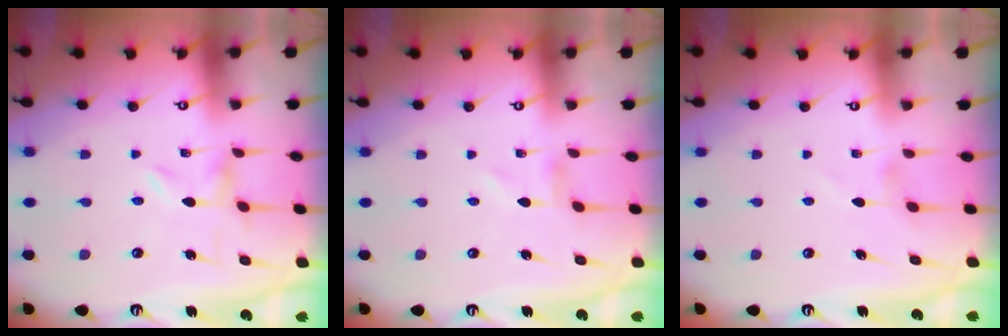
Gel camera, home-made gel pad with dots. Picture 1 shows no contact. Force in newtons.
{"total": 0.7, "press": 0.7, "slide": 0.1}
{"total": 1.5, "press": 1.5, "slide": 0.4}